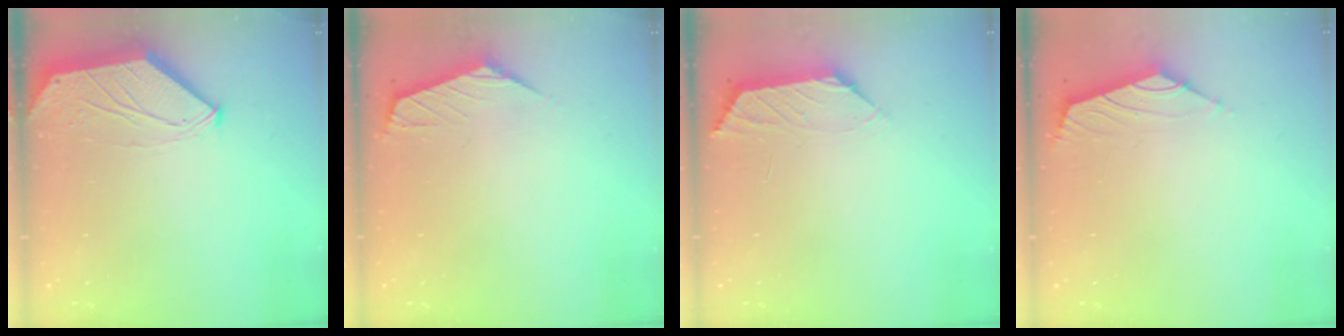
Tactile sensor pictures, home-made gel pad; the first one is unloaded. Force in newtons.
{"total": 0.8, "press": 0.7, "slide": 0.4}
{"total": 1.7, "press": 1.6, "slide": 0.5}
{"total": 1.7, "press": 1.6, "slide": 0.7}